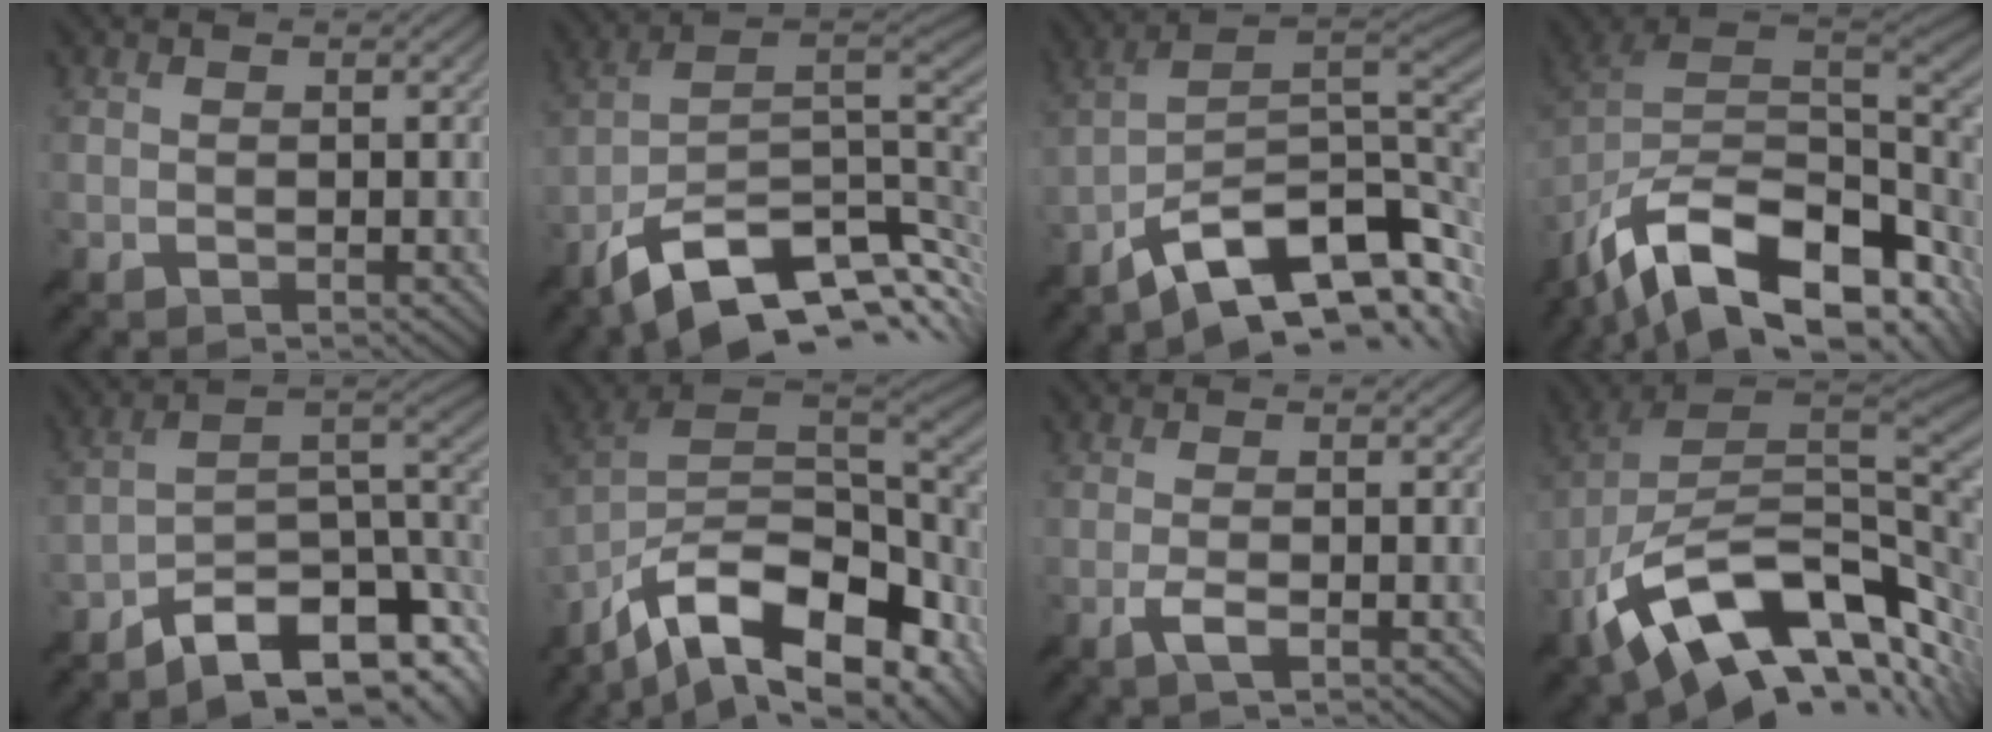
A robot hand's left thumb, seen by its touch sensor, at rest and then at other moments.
{"total": 14.6, "force": [-6.1, 7.0, 11.3], "torque": [-0.219, -0.007, -0.100]}
{"total": 13.5, "force": [-6.6, 5.7, 10.3], "torque": [-0.187, 0.004, -0.115]}
{"total": 16.8, "force": [-8.1, 9.2, 11.6], "torque": [-0.252, -0.030, -0.128]}
{"total": 12.2, "force": [-6.7, 5.3, 8.7], "torque": [-0.140, -0.004, -0.112]}
{"total": 16.7, "force": [-8.6, 8.2, 11.7], "torque": [-0.251, -0.019, -0.135]}
{"total": 2.4, "force": [-0.9, 0.6, 2.2], "torque": [-0.042, 0.007, -0.022]}
{"total": 16.2, "force": [-4.0, 8.9, 13.0], "torque": [-0.252, -0.008, -0.069]}